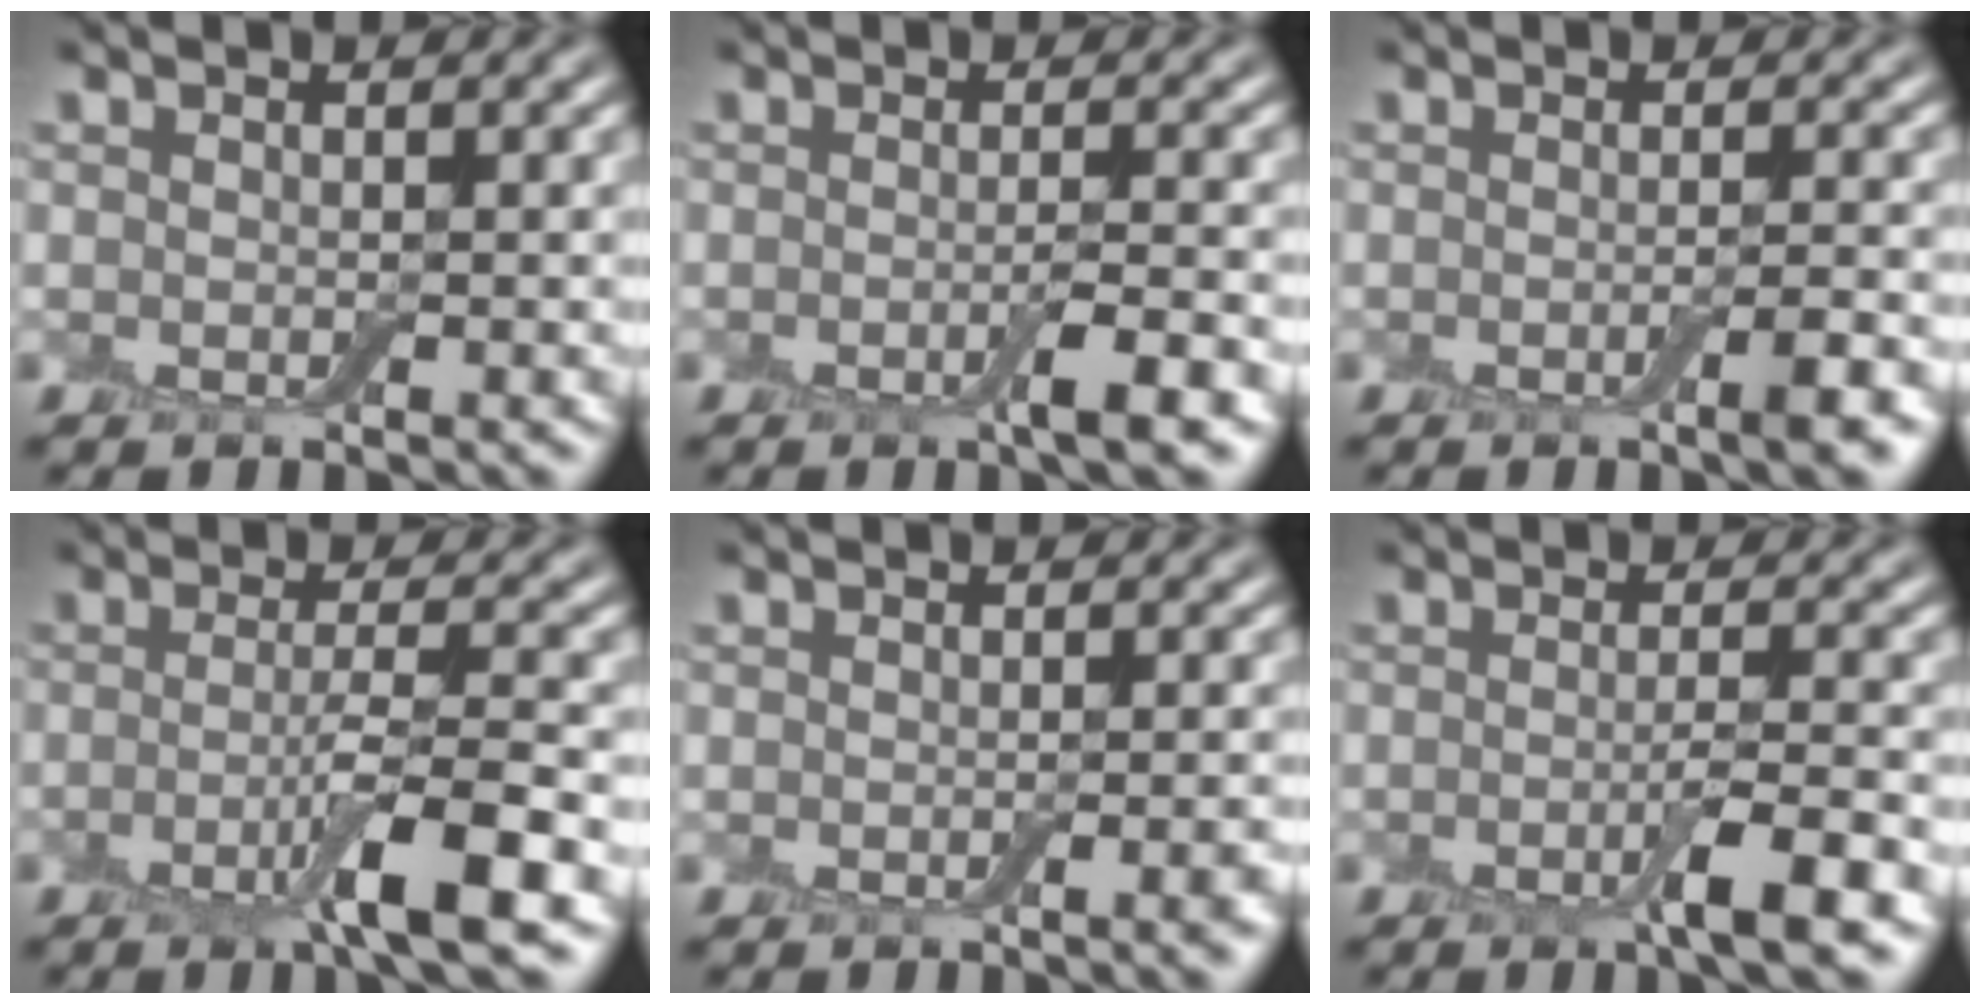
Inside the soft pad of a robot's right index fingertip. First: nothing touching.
{"total": 2.6, "force": [-1.2, 0.3, 2.3], "torque": [-0.037, -0.006, -0.020]}
{"total": 2.4, "force": [-1.1, 0.3, 2.1], "torque": [-0.033, -0.006, -0.018]}
{"total": 4.7, "force": [-2.0, 0.5, 4.2], "torque": [-0.069, 0.000, -0.042]}
{"total": 1.5, "force": [-0.6, 0.2, 1.4], "torque": [-0.018, -0.006, -0.007]}
{"total": 3.3, "force": [-1.5, 0.4, 2.9], "torque": [-0.048, -0.002, -0.029]}